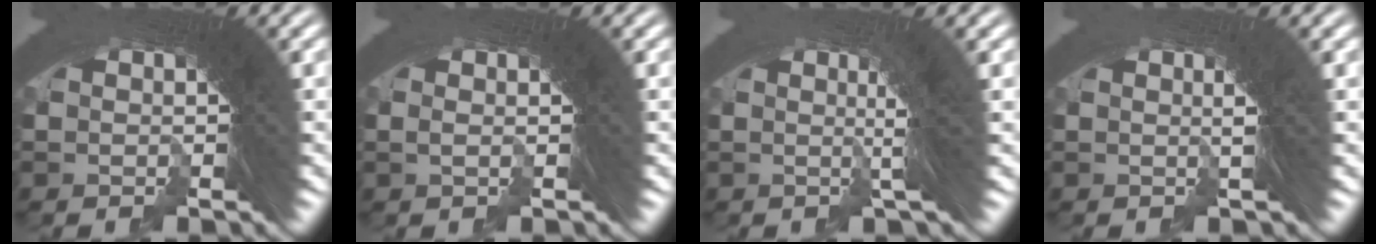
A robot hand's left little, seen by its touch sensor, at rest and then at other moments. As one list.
[{"total": 2.1, "force": [0.7, 1.5, 1.4], "torque": [-0.025, 0.013, 0.003]}, {"total": 5.2, "force": [2.2, 1.8, 4.4], "torque": [-0.059, 0.033, 0.014]}, {"total": 3.0, "force": [1.4, 1.1, 2.5], "torque": [-0.035, 0.020, 0.011]}]